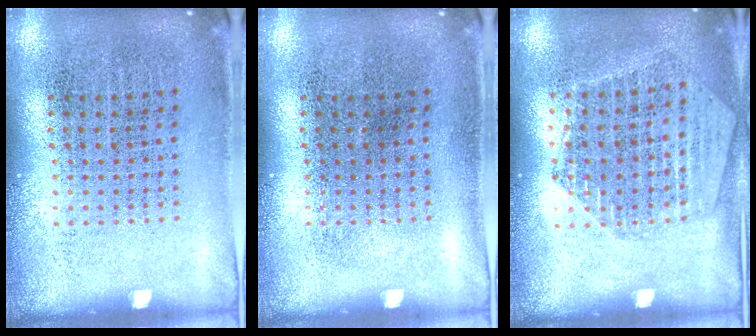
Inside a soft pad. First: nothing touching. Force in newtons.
{"total": 0.0}
{"total": 1.6, "press": 1.6, "slide": 0.2}